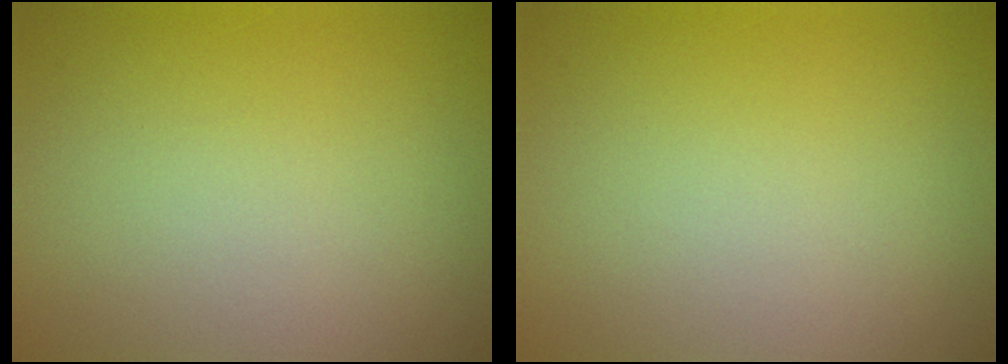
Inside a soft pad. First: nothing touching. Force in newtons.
{"total": 0.0}